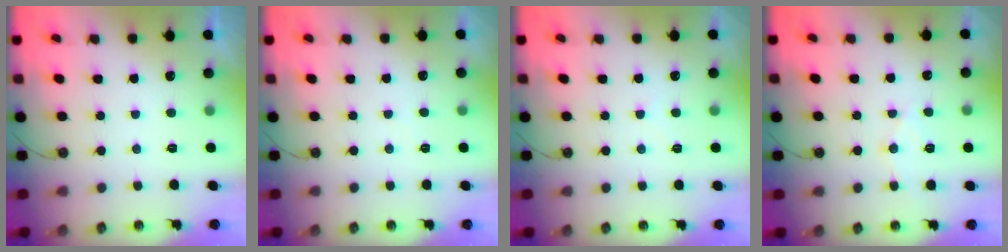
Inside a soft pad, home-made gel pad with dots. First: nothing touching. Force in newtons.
{"total": 3.2, "press": 3.1, "slide": 0.5}
{"total": 2.9, "press": 2.9, "slide": 0.4}
{"total": 7.9, "press": 7.9, "slide": 0.7}